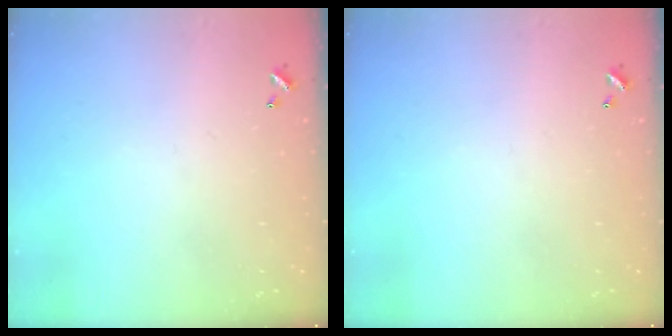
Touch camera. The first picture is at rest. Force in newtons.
{"total": 0.0}